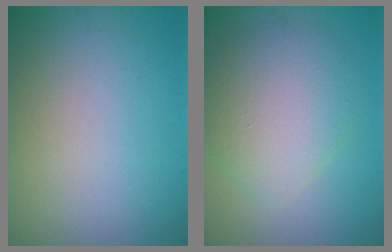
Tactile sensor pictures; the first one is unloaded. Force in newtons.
{"total": 5.5, "press": 5.4, "slide": 0.4}